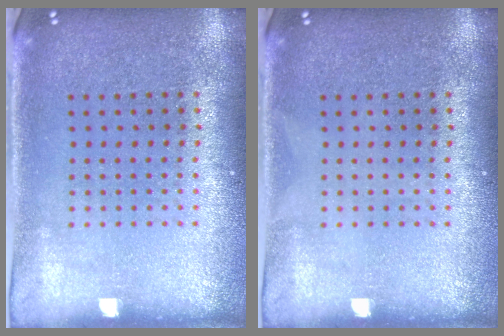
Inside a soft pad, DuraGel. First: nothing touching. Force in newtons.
{"total": 0.0}